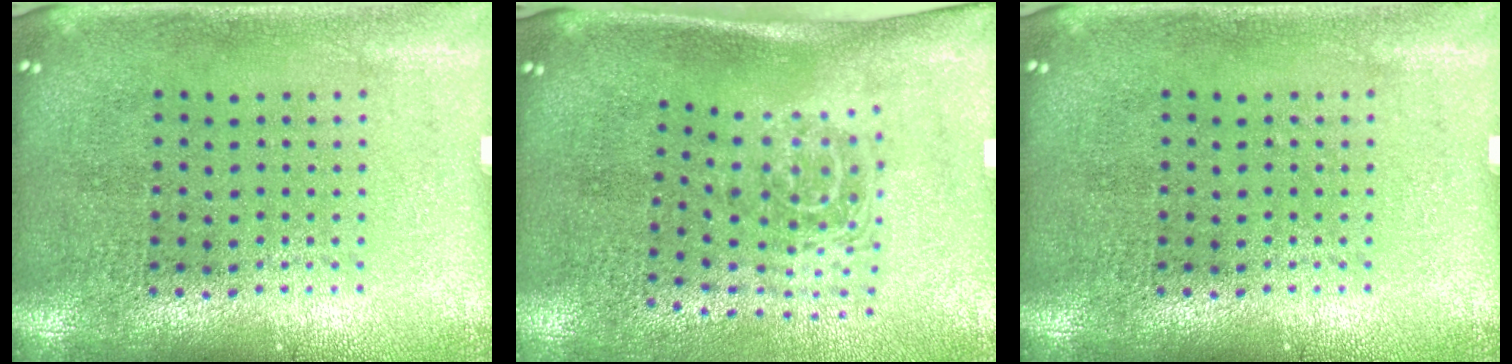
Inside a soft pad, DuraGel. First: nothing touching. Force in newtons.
{"total": 1.7, "press": 1.2, "slide": 1.2}
{"total": 0.0}